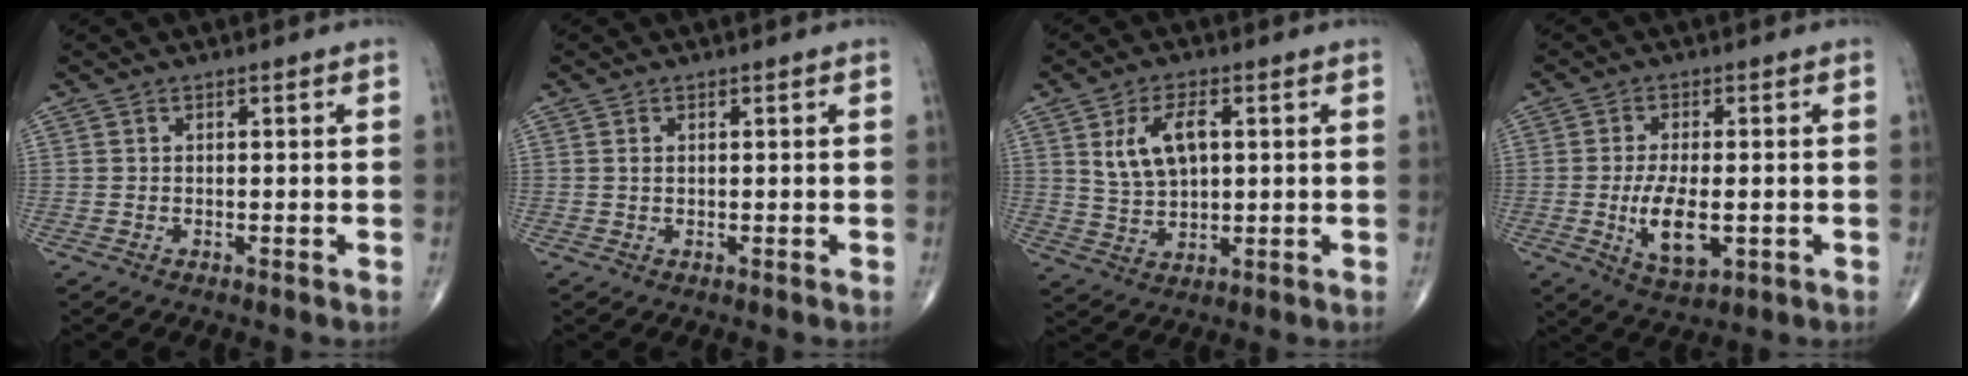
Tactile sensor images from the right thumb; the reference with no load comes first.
{"total": 0.7, "force": [0.2, 0.4, 0.5], "torque": [-0.013, 0.004, 0.006]}
{"total": 8.5, "force": [2.3, 4.5, 6.8], "torque": [-0.118, -0.002, 0.050]}
{"total": 8.8, "force": [-1.7, 4.0, 7.7], "torque": [-0.133, -0.011, -0.023]}